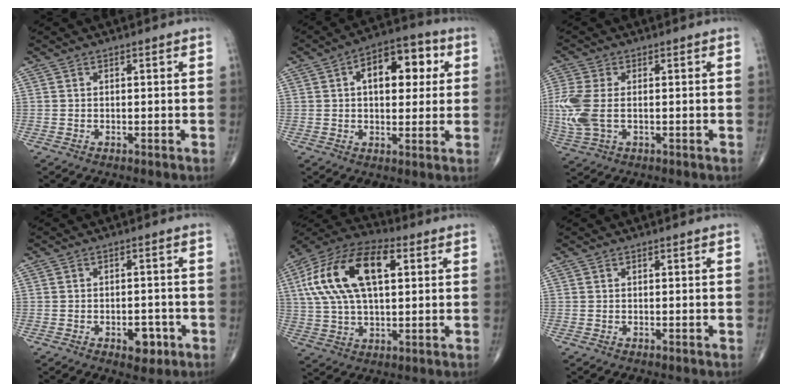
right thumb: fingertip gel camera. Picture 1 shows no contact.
{"total": 12.6, "force": [3.2, 7.0, 10.0], "torque": [-0.112, 0.016, 0.042]}
{"total": 8.6, "force": [-0.3, 5.0, 7.0], "torque": [-0.195, -0.003, -0.004]}
{"total": 4.5, "force": [-1.9, 2.6, 3.1], "torque": [-0.024, 0.008, -0.021]}
{"total": 19.8, "force": [5.1, 9.9, 16.3], "torque": [-0.316, 0.020, 0.083]}
{"total": 0.0}